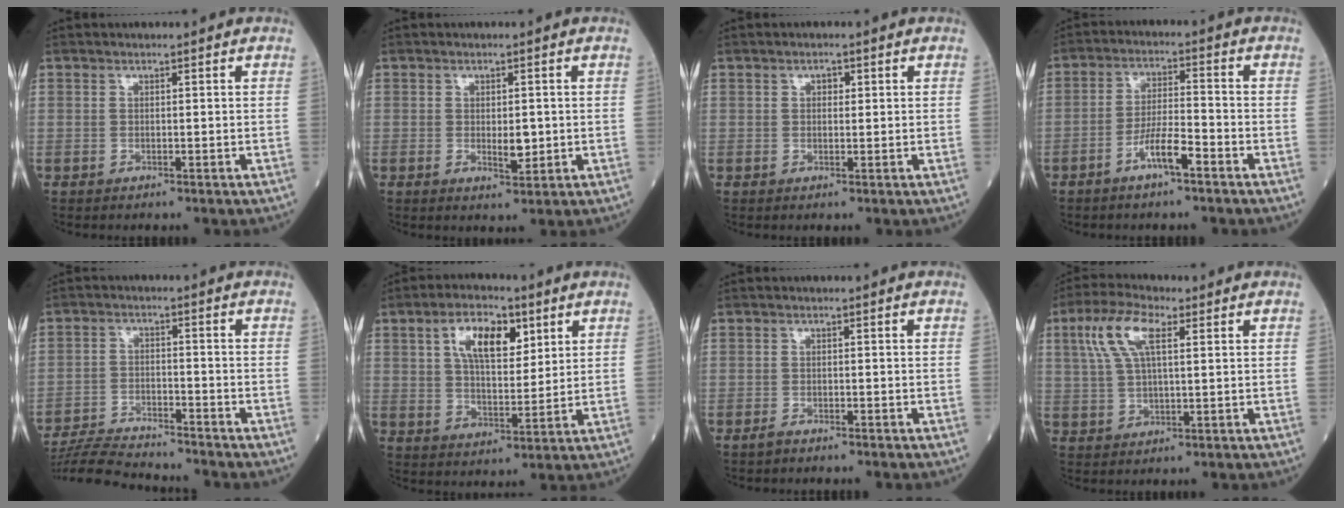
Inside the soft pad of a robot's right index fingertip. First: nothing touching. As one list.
[{"total": 3.1, "force": [-0.2, 1.2, 2.8], "torque": [-0.045, -0.004, -0.001]}, {"total": 1.3, "force": [0.5, 0.8, 0.9], "torque": [-0.013, 0.002, 0.007]}, {"total": 5.8, "force": [-3.4, 0.7, 4.7], "torque": [-0.089, 0.003, -0.064]}, {"total": 10.1, "force": [-9.8, 0.4, 2.6], "torque": [-0.045, -0.009, -0.172]}, {"total": 9.5, "force": [4.1, 4.1, 7.5], "torque": [-0.135, 0.013, 0.075]}, {"total": 1.3, "force": [-1.1, 0.2, 0.5], "torque": [-0.017, -0.002, -0.019]}, {"total": 8.0, "force": [3.1, 2.5, 7.0], "torque": [-0.155, 0.021, 0.062]}]